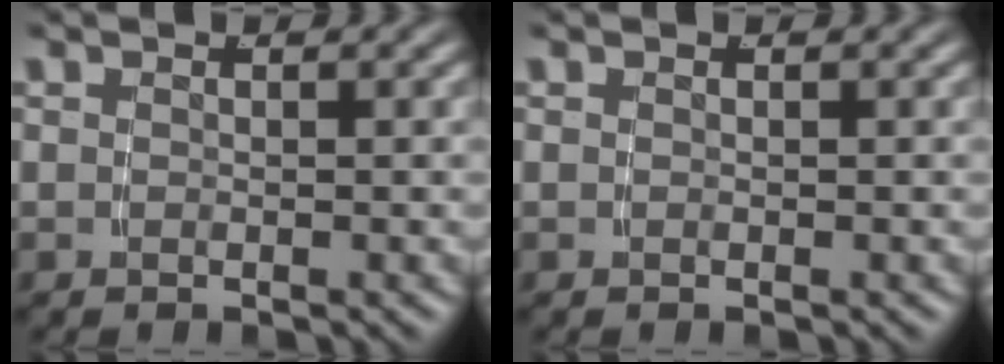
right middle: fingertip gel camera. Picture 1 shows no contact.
{"total": 0.0}